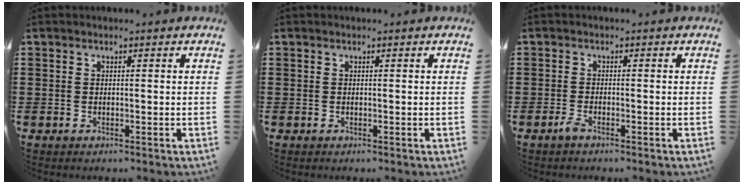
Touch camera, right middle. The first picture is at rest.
{"total": 0.0}
{"total": 1.4, "force": [-0.9, 0.2, 1.1], "torque": [-0.027, -0.005, -0.018]}